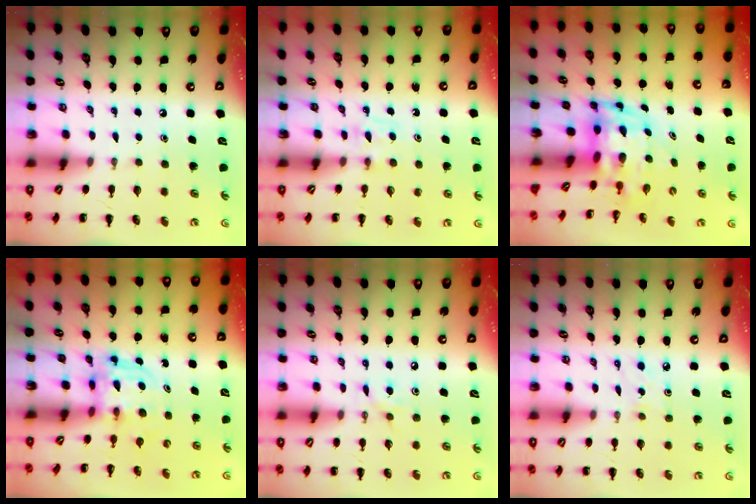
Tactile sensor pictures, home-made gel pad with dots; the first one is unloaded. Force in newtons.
{"total": 3.4, "press": 3.2, "slide": 1.2}
{"total": 4.5, "press": 4.3, "slide": 1.3}
{"total": 3.8, "press": 3.8, "slide": 0.3}
{"total": 4.0, "press": 3.8, "slide": 1.2}
{"total": 2.7, "press": 2.5, "slide": 0.9}